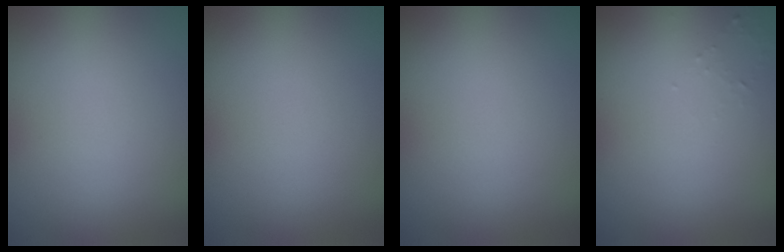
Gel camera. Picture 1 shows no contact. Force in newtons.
{"total": 0.0}
{"total": 0.0}
{"total": 0.7, "press": 0.6, "slide": 0.2}